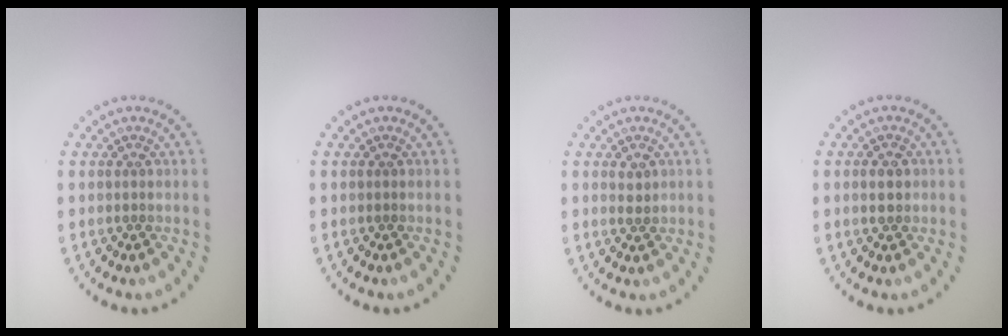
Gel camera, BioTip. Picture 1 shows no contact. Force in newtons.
{"total": 0.0}
{"total": 1.1, "press": 1.0, "slide": 0.3}
{"total": 1.5, "press": 1.5, "slide": 0.0}